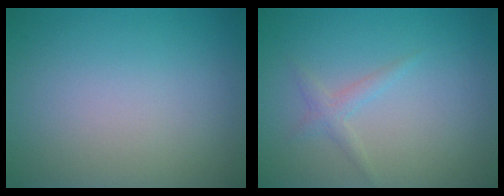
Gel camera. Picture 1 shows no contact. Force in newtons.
{"total": 1.3, "press": 1.3, "slide": 0.1}